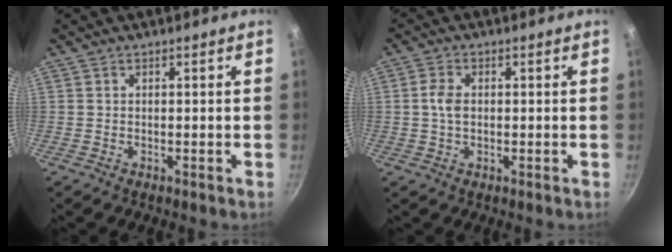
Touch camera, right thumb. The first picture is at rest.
{"total": 3.6, "force": [0.1, 2.4, 2.7], "torque": [-0.052, 0.007, -0.001]}